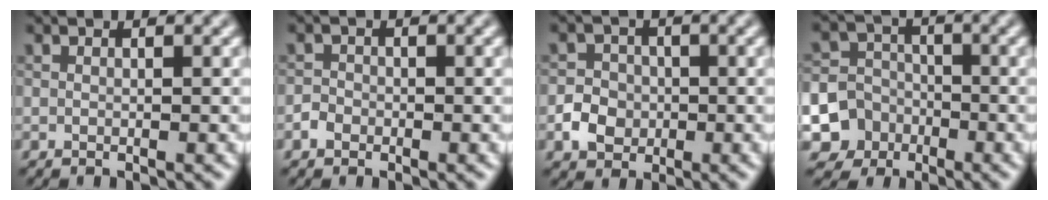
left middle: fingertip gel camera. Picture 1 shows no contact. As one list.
[{"total": 1.2, "force": [-0.6, 0.9, 0.3], "torque": [-0.001, 0.001, -0.015]}, {"total": 2.9, "force": [-0.8, 2.5, 1.1], "torque": [-0.015, 0.003, -0.018]}, {"total": 8.1, "force": [-3.4, 7.2, 1.3], "torque": [-0.018, -0.009, -0.079]}]